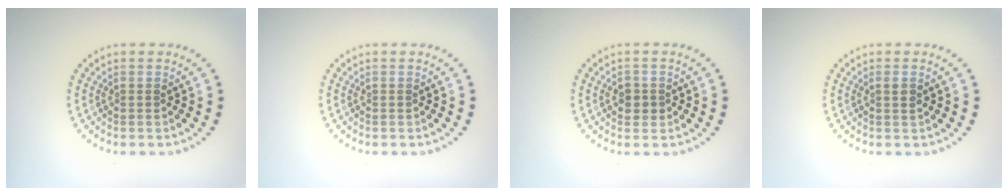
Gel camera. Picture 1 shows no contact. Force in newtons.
{"total": 0.0}
{"total": 1.7, "press": 1.6, "slide": 0.3}
{"total": 0.9, "press": 0.8, "slide": 0.5}